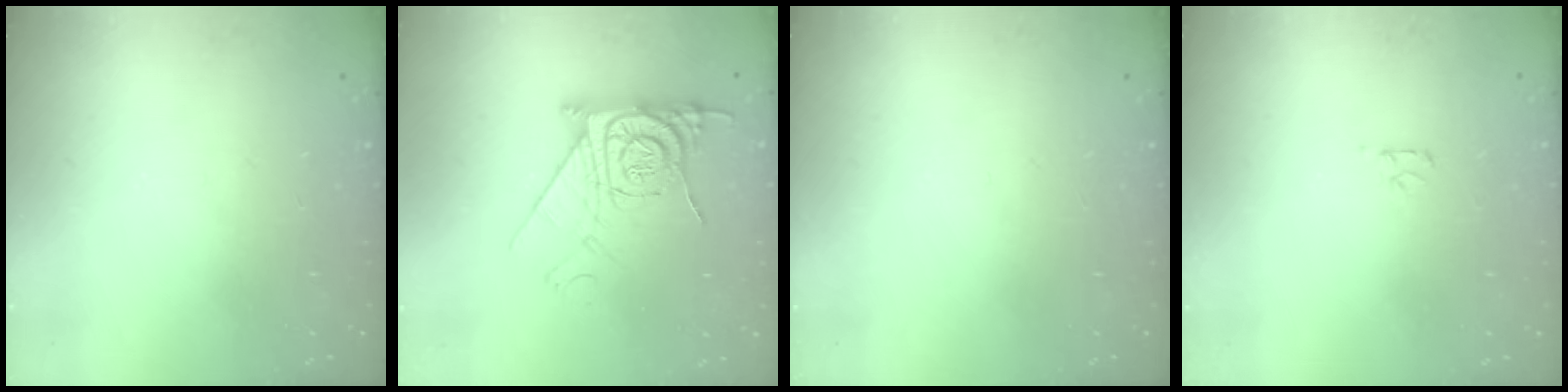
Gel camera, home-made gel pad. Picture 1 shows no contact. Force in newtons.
{"total": 12.8, "press": 12.7, "slide": 1.2}
{"total": 0.0}
{"total": 2.7, "press": 2.7, "slide": 0.3}